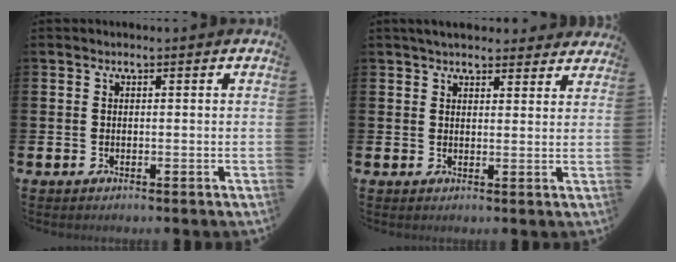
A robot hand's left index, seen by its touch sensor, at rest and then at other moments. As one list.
[{"total": 4.0, "force": [3.8, 1.1, 0.8], "torque": [-0.022, -0.010, 0.071]}]